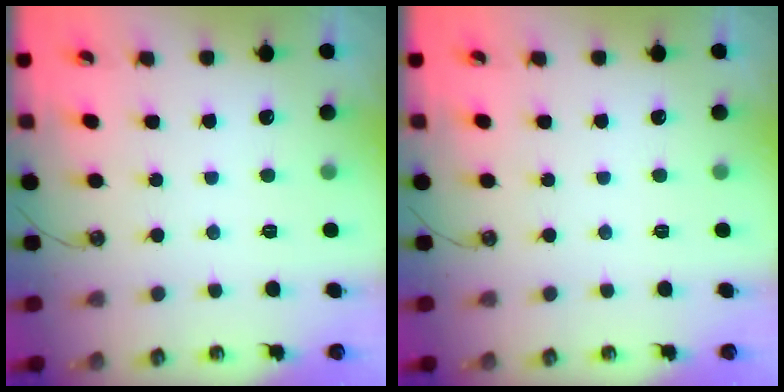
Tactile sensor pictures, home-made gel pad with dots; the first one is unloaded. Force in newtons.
{"total": 0.0}